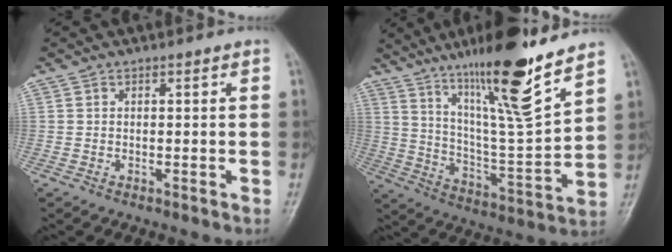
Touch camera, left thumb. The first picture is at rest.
{"total": 19.6, "force": [13.6, 1.5, 14.1], "torque": [-0.215, -0.077, 0.235]}